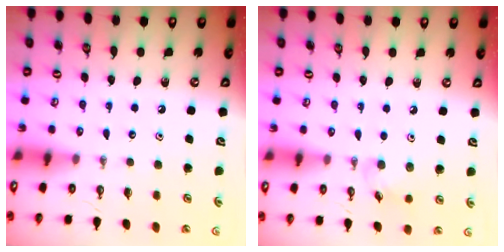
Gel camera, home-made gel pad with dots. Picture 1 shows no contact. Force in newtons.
{"total": 6.2, "press": 6.0, "slide": 1.4}